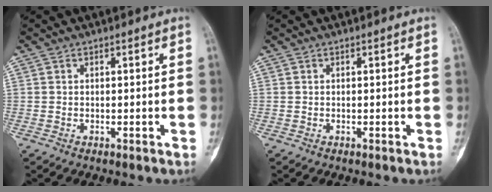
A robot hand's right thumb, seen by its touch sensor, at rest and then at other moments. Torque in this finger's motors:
{"motor_torque": [0.14, 0.12, -0.02, 0.02, 0.00]}